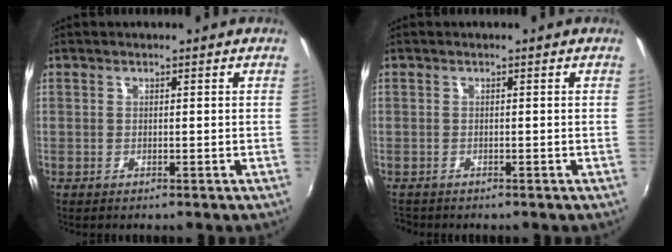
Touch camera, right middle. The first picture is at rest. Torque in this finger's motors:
{"motor_torque": [-0.30, -0.13, -0.01, -0.01]}